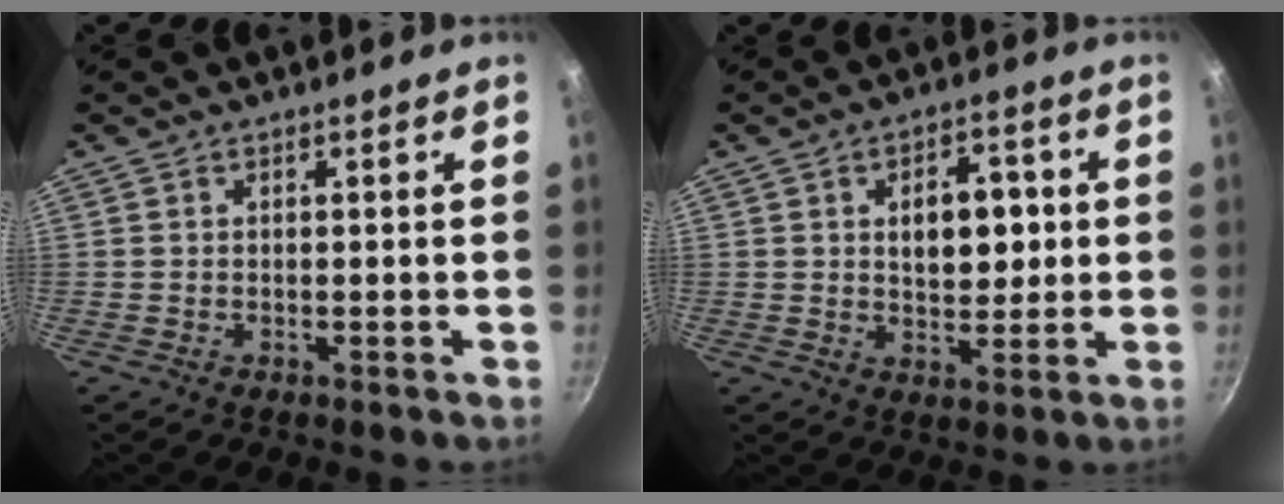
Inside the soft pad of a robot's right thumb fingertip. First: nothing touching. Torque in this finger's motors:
{"motor_torque": [-0.09, 0.38, 0.13, 0.15, 0.18]}